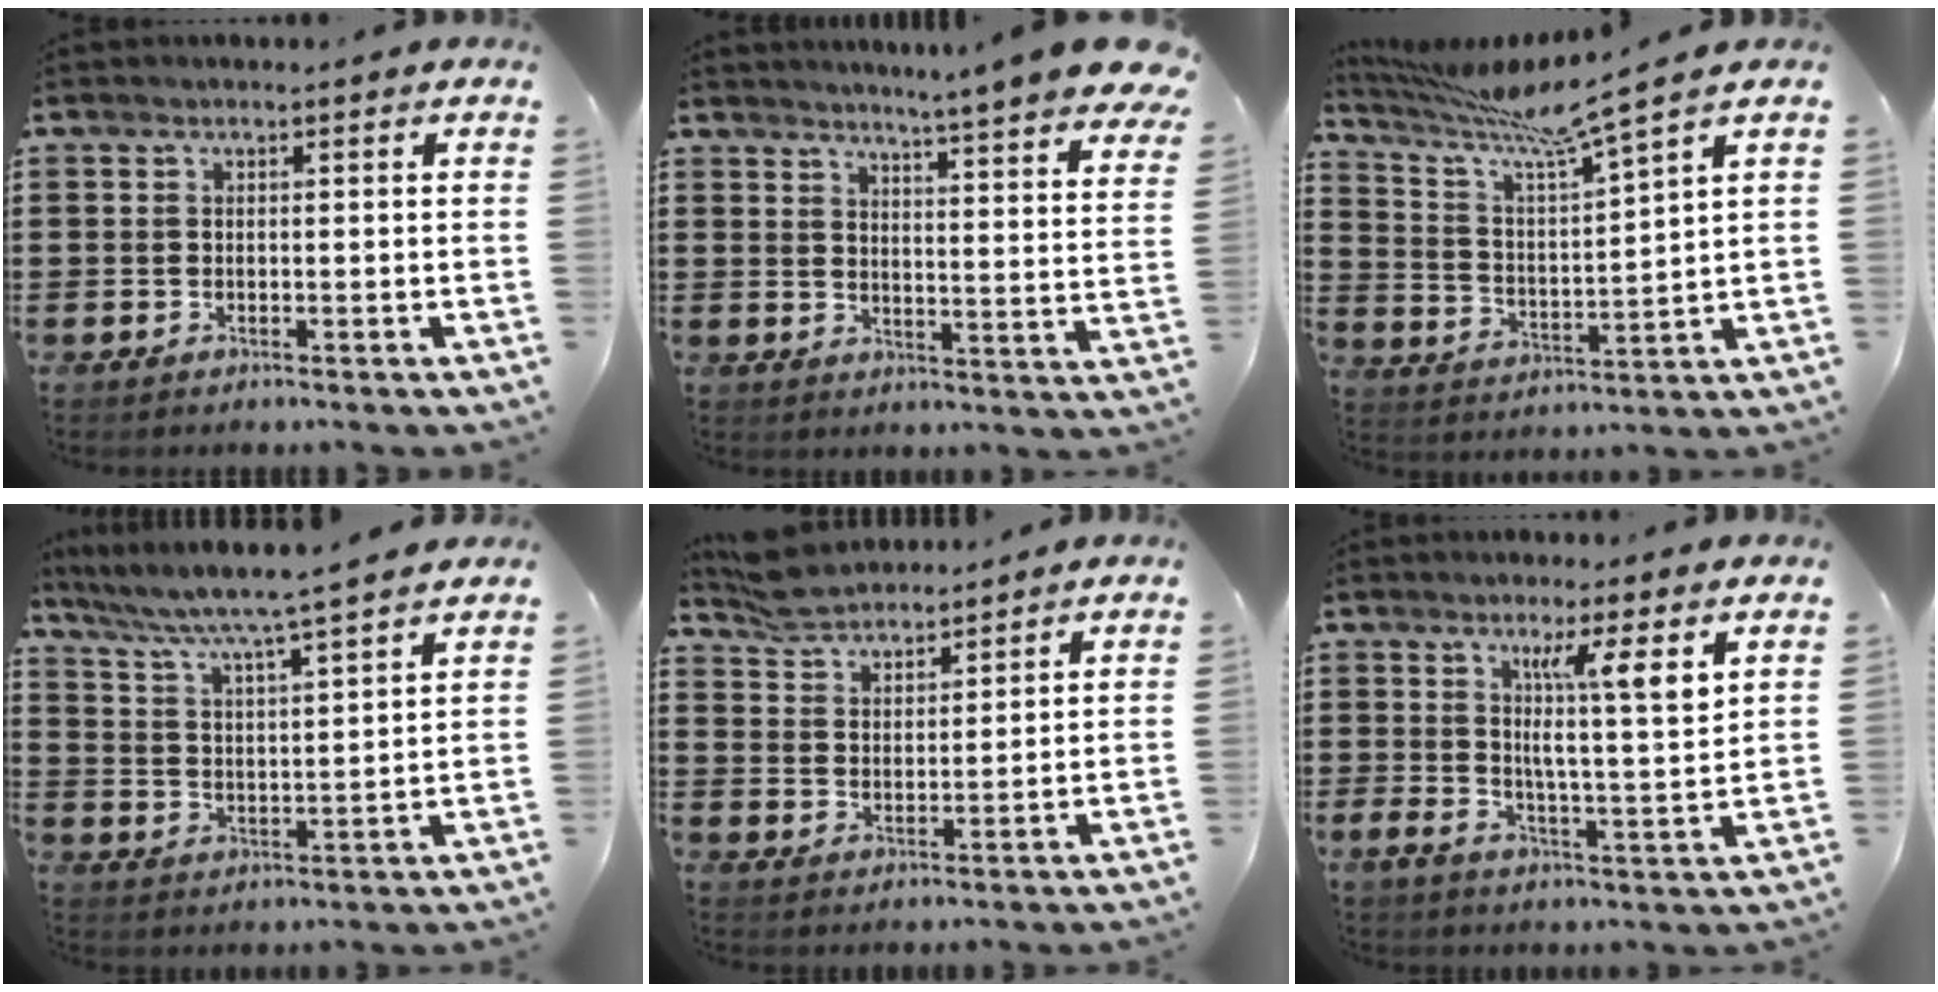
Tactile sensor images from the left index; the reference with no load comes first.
{"total": 5.3, "force": [4.8, -0.8, 2.2], "torque": [-0.055, -0.035, 0.079]}
{"total": 6.8, "force": [5.6, -0.3, 3.9], "torque": [-0.101, -0.046, 0.086]}
{"total": 4.9, "force": [4.4, -0.7, 2.1], "torque": [-0.063, -0.037, 0.066]}
{"total": 5.3, "force": [5.1, 1.3, 0.5], "torque": [-0.030, -0.009, 0.097]}
{"total": 7.9, "force": [3.9, 0.9, 6.8], "torque": [-0.120, -0.018, 0.059]}